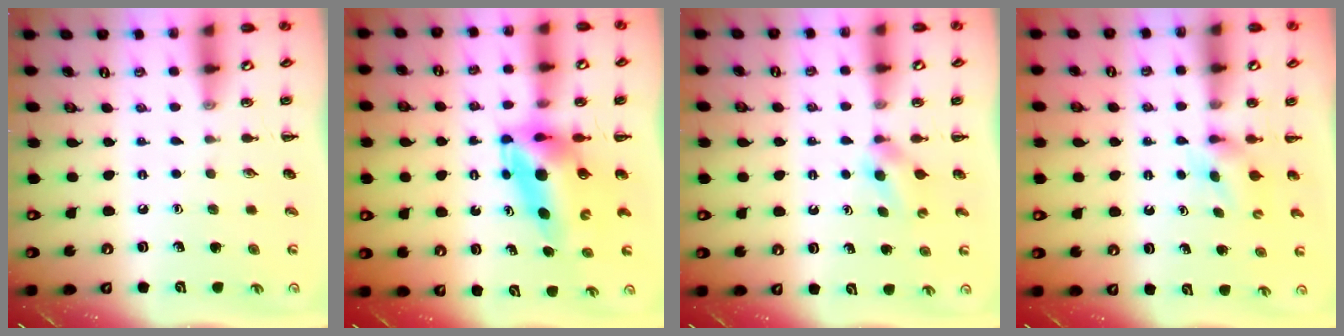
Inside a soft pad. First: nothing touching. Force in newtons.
{"total": 7.9, "press": 7.6, "slide": 2.3}
{"total": 3.0, "press": 2.7, "slide": 1.3}
{"total": 3.2, "press": 2.9, "slide": 1.4}